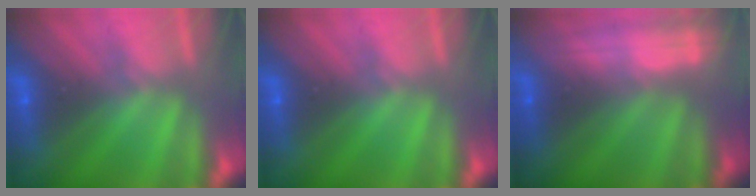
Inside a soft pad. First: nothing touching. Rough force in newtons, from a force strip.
{"total": 0.0}
{"total": 2.9}